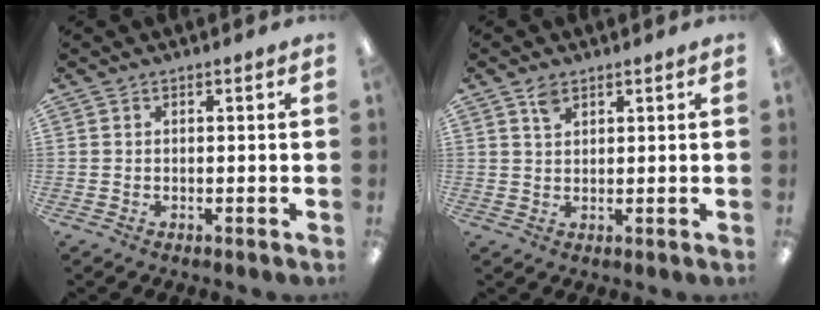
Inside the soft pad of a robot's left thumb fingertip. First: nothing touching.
{"total": 2.6, "force": [1.9, 1.3, 1.3], "torque": [-0.021, -0.005, 0.034]}